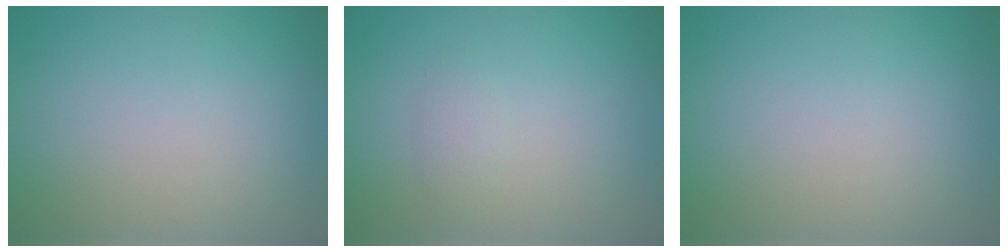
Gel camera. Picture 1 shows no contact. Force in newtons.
{"total": 0.9, "press": 0.9, "slide": 0.0}
{"total": 0.0}